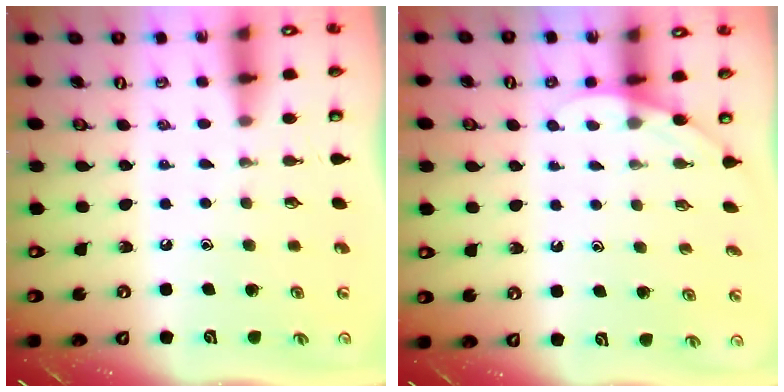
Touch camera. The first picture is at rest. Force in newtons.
{"total": 2.6, "press": 2.6, "slide": 0.2}